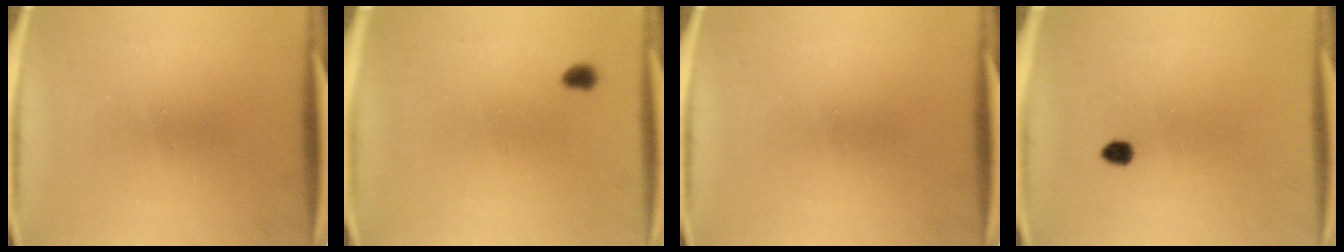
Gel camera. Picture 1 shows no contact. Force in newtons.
{"total": 1.3}
{"total": 0.0}
{"total": 1.8}